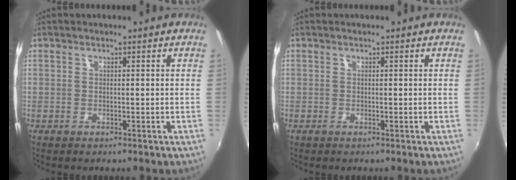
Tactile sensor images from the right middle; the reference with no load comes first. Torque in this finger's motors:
{"motor_torque": [0.37, -0.09, 0.05, 0.00]}